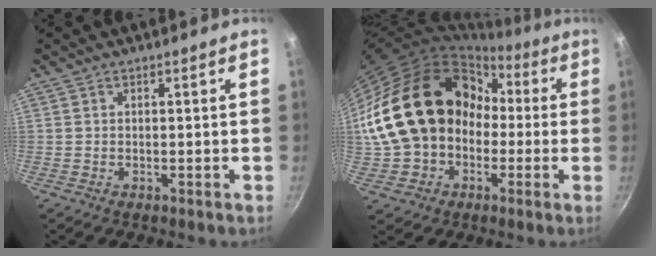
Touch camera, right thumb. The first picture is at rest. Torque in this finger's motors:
{"motor_torque": [-1.41, 2.70, 2.26, -0.51, 0.34]}